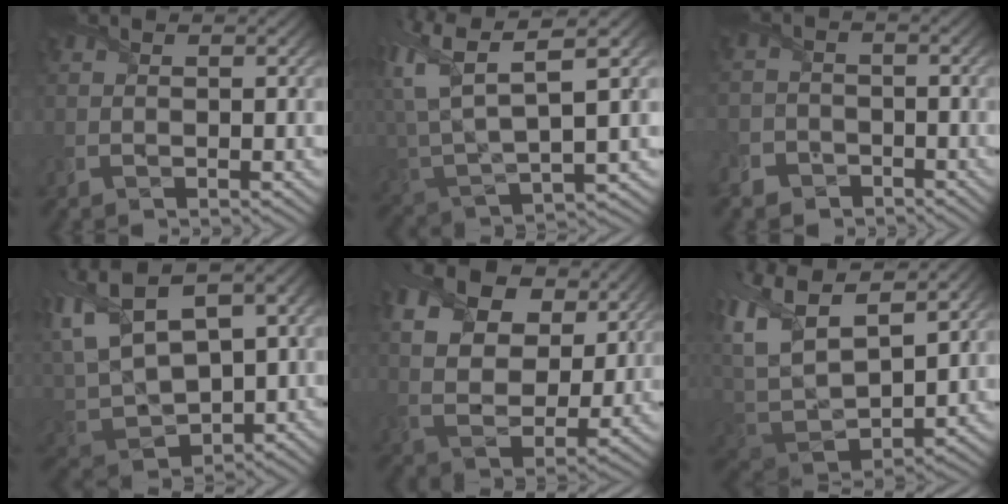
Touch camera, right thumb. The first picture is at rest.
{"total": 13.1, "force": [5.3, 5.5, 10.7], "torque": [-0.253, 0.004, 0.099]}
{"total": 5.6, "force": [-3.9, 4.0, 0.5], "torque": [-0.020, -0.013, -0.086]}
{"total": 15.2, "force": [2.2, 9.9, 11.3], "torque": [-0.268, -0.003, 0.071]}
{"total": 15.7, "force": [8.0, 9.3, 9.8], "torque": [-0.222, 0.026, 0.131]}
{"total": 15.2, "force": [5.4, 7.4, 12.1], "torque": [-0.275, 0.001, 0.112]}